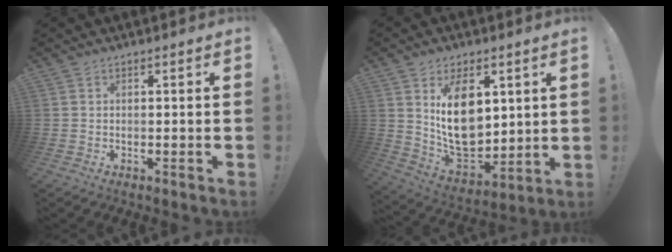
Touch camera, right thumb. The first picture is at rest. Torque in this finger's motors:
{"motor_torque": [0.20, 2.05, 0.62, -0.18, 0.42]}